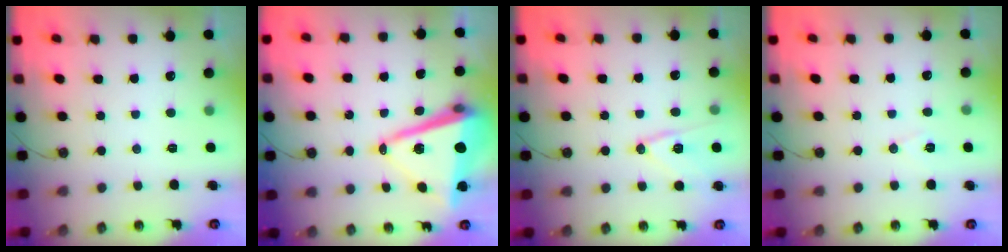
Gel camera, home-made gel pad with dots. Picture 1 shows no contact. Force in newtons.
{"total": 13.7, "press": 13.5, "slide": 2.5}
{"total": 12.3, "press": 12.2, "slide": 1.3}
{"total": 6.5, "press": 4.6, "slide": 4.6}